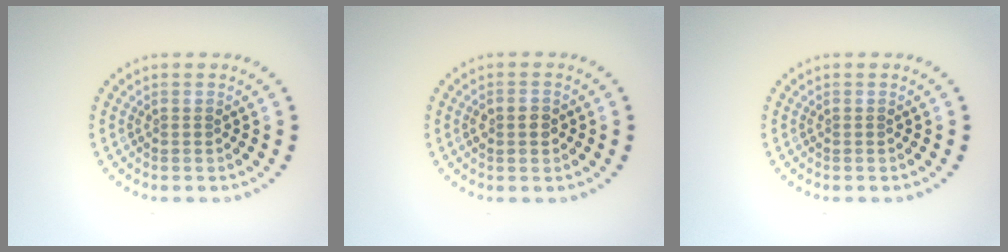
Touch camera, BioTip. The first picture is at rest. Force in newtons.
{"total": 1.4, "press": 1.4, "slide": 0.2}
{"total": 0.0}